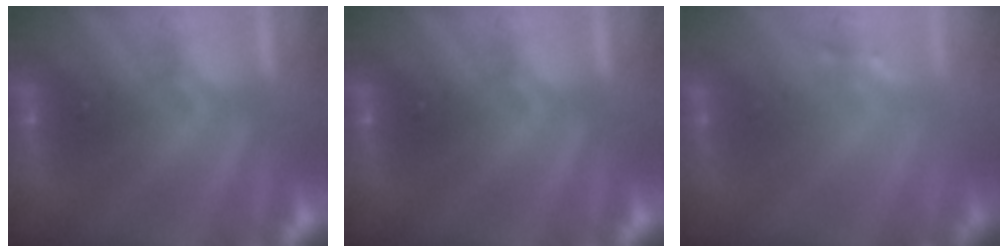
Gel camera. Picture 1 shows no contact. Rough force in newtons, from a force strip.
{"total": 0.0}
{"total": 1.5}